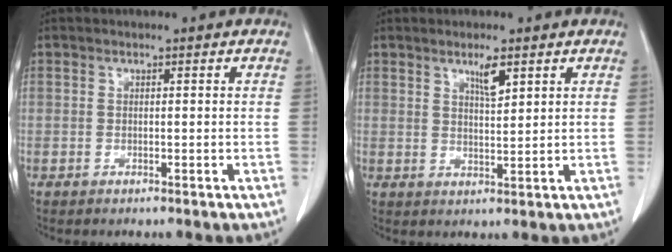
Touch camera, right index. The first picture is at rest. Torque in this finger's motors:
{"motor_torque": [0.26, 0.22, 0.04, 0.04]}